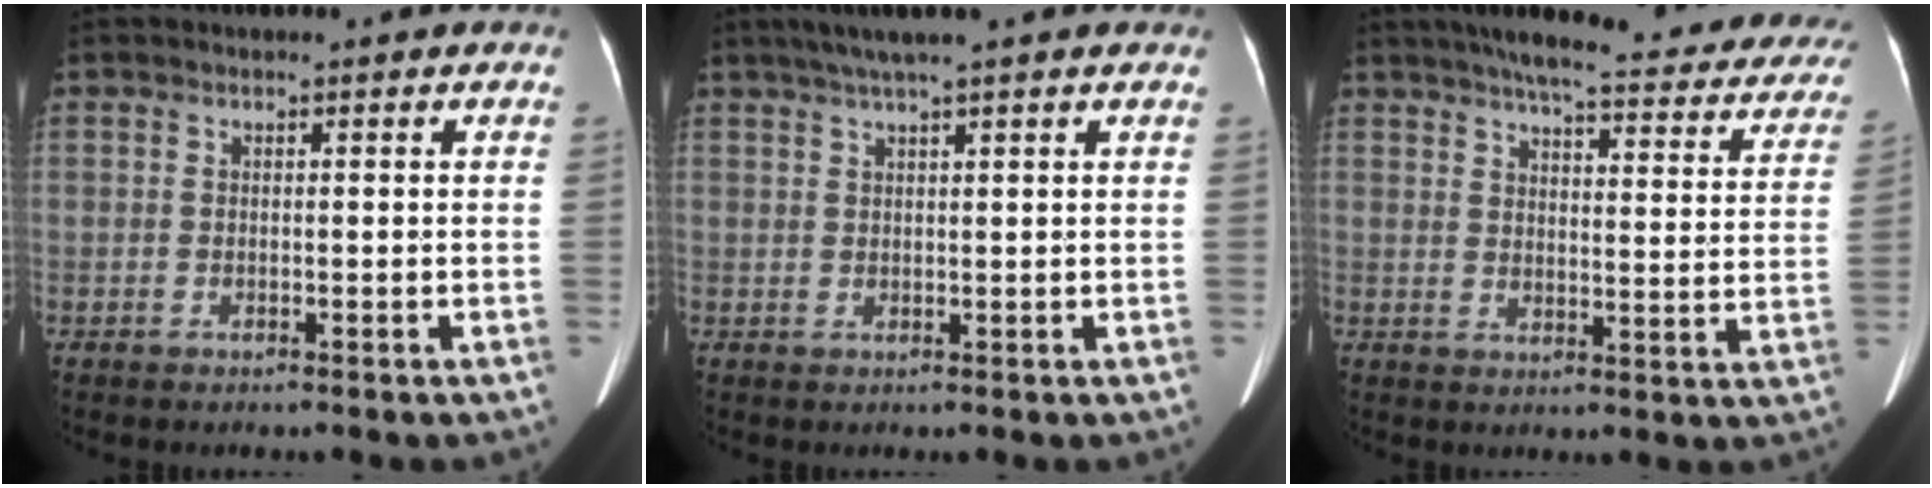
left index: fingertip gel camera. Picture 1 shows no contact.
{"total": 7.5, "force": [5.8, 0.1, 4.8], "torque": [-0.076, 0.038, 0.086]}
{"total": 26.3, "force": [22.5, 5.1, 12.7], "torque": [-0.172, -0.021, 0.259]}